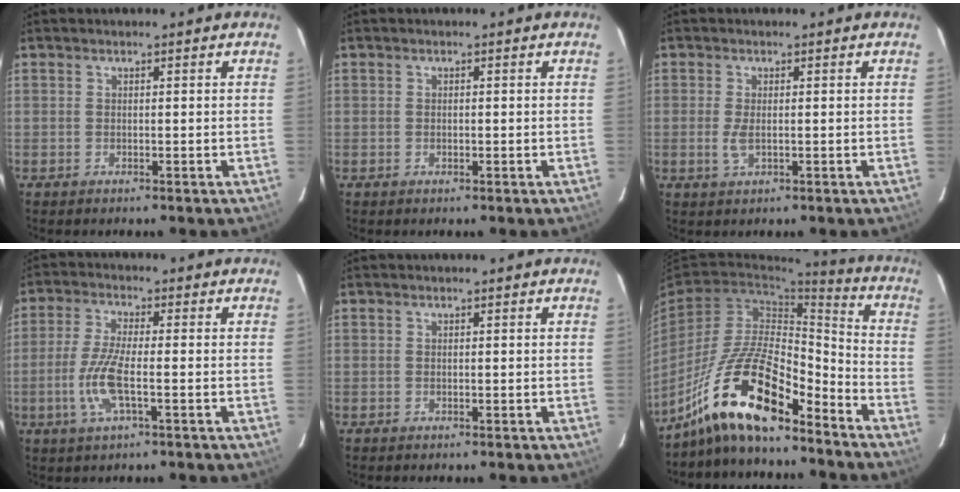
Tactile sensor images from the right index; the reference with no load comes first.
{"total": 0.6, "force": [-0.1, 0.5, 0.2], "torque": [-0.003, 0.000, 0.000]}
{"total": 2.7, "force": [-0.4, 1.0, 2.5], "torque": [-0.052, -0.004, -0.005]}
{"total": 8.2, "force": [-2.3, 1.7, 7.7], "torque": [-0.165, -0.004, -0.047]}
{"total": 0.0}
{"total": 17.0, "force": [-12.7, 4.5, 10.4], "torque": [-0.209, 0.004, -0.238]}